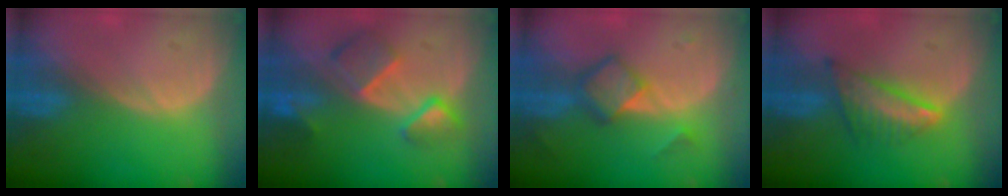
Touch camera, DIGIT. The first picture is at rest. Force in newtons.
{"total": 7.7, "press": 6.7, "slide": 3.8}
{"total": 6.0, "press": 5.1, "slide": 3.1}
{"total": 6.9, "press": 6.0, "slide": 3.3}